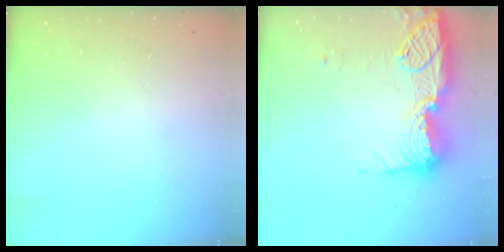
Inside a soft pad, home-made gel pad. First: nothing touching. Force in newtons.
{"total": 21.5, "press": 20.4, "slide": 6.7}